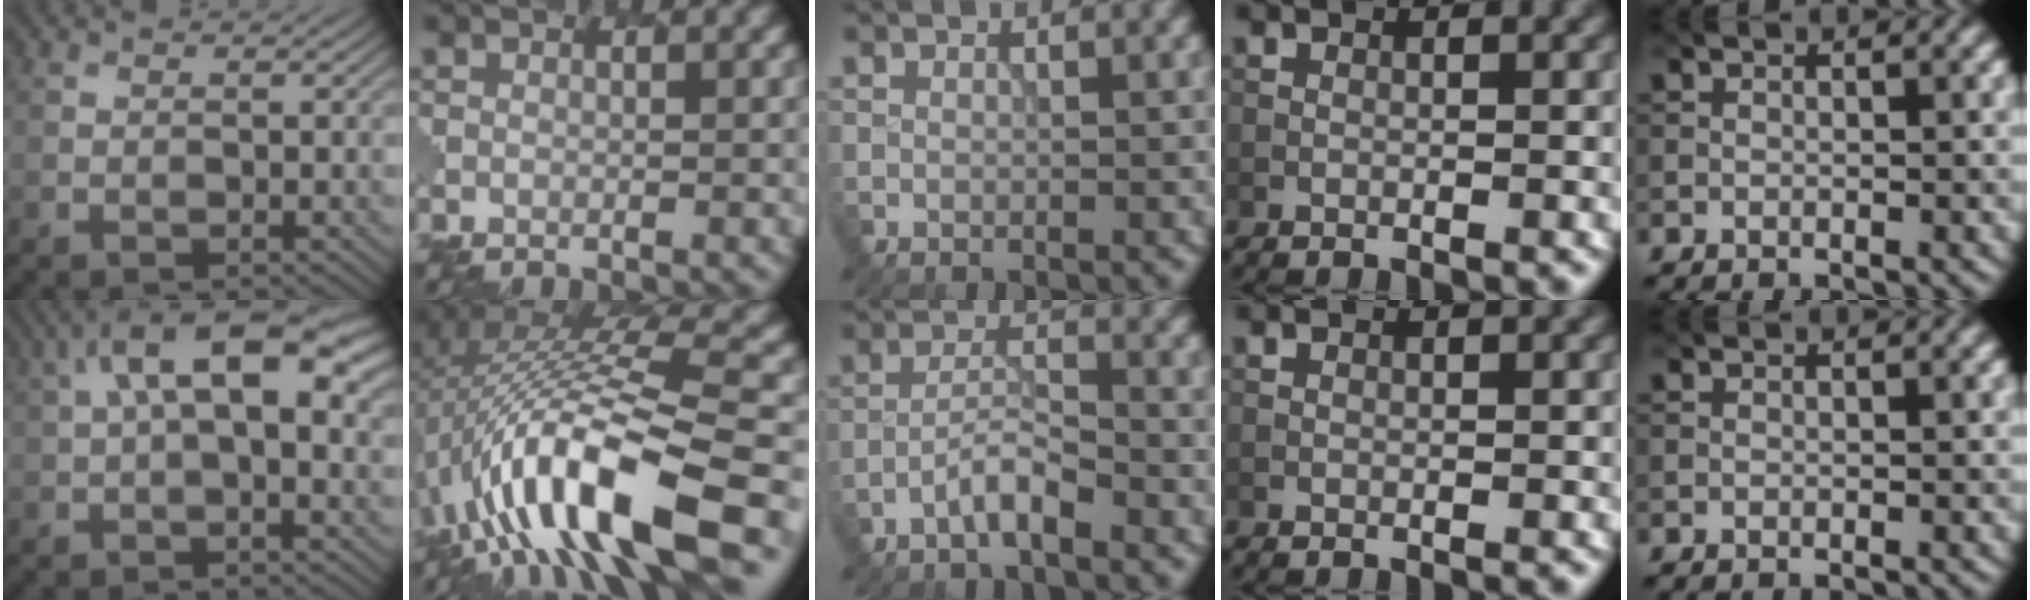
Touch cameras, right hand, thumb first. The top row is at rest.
{"thumb": {"total": 12.2, "force": [3.1, 5.2, 10.5], "torque": [-0.180, 0.015, 0.052]}, "index": {"total": 13.5, "force": [-4.3, 4.4, 12.1], "torque": [-0.223, 0.019, -0.059]}, "middle": {"total": 2.5, "force": [-1.8, 0.3, 1.7], "torque": [-0.032, 0.011, -0.041]}}